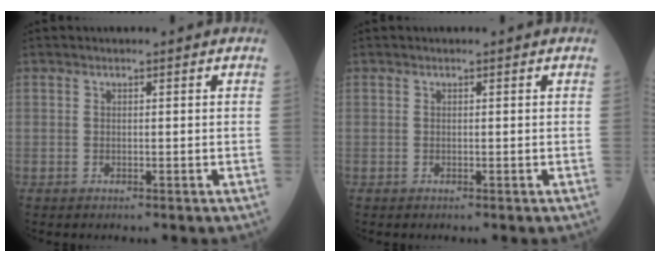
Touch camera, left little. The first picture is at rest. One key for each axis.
{"total": 0.0}